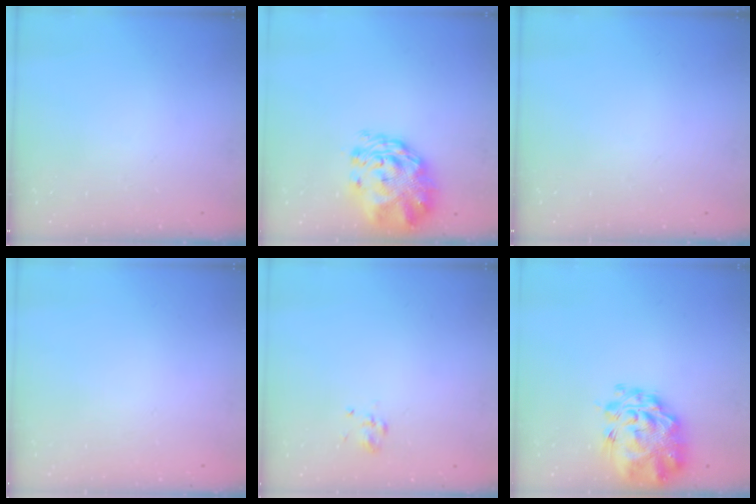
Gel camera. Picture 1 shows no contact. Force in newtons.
{"total": 3.6, "press": 3.3, "slide": 1.5}
{"total": 0.0}
{"total": 1.7, "press": 1.7, "slide": 0.2}
{"total": 2.3, "press": 2.0, "slide": 1.1}
{"total": 7.5, "press": 7.0, "slide": 2.8}